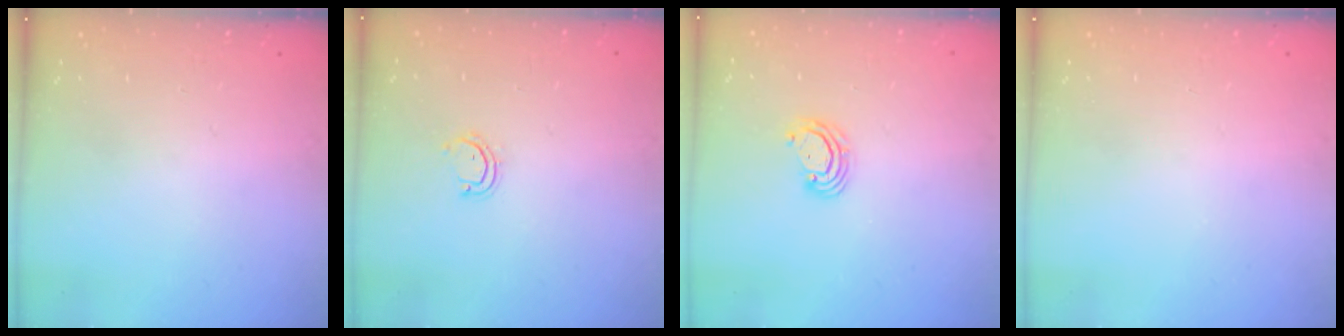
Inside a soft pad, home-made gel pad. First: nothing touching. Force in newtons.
{"total": 3.4, "press": 3.4, "slide": 0.2}
{"total": 3.8, "press": 3.8, "slide": 0.3}
{"total": 0.0}